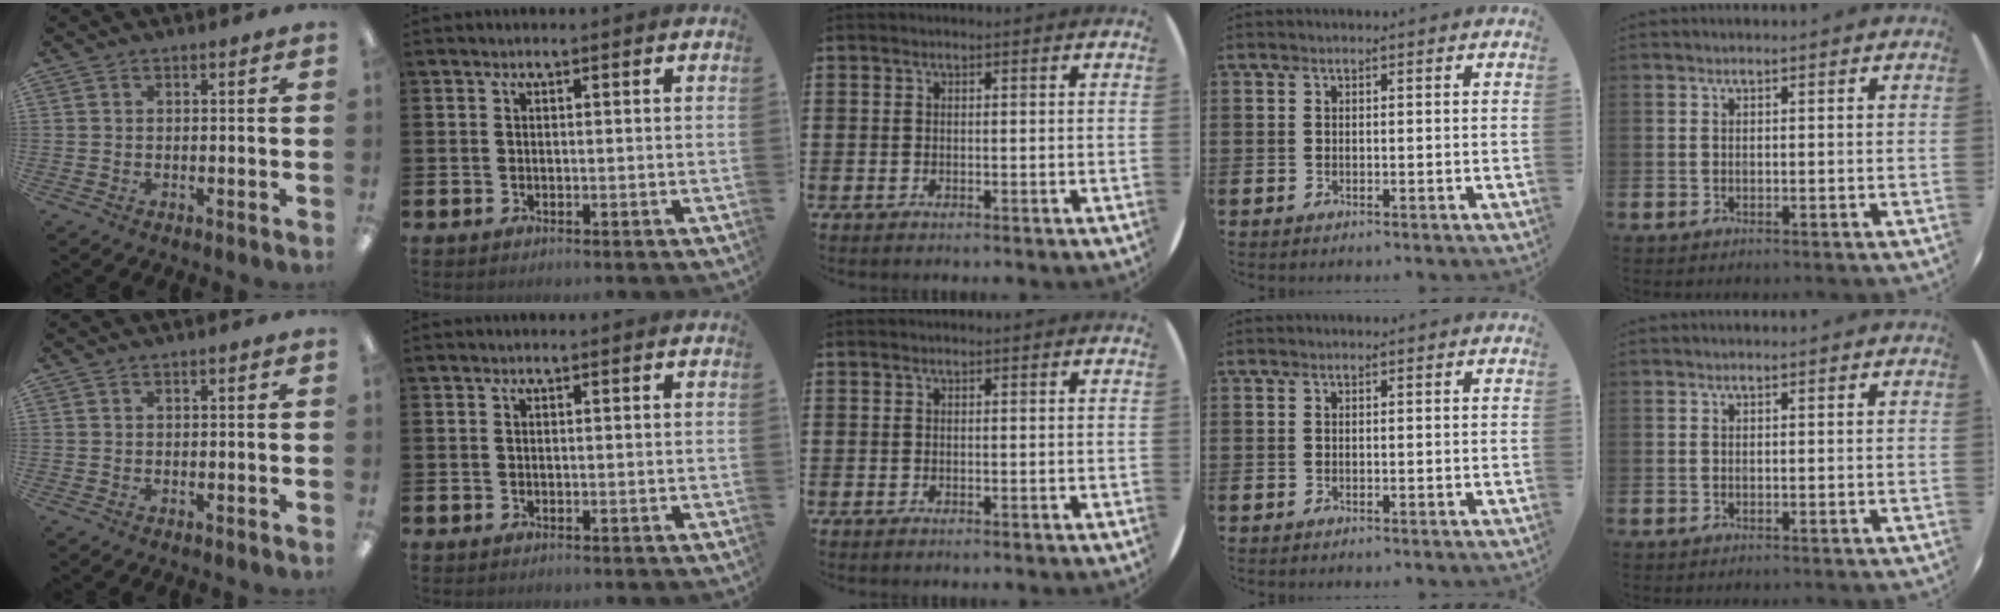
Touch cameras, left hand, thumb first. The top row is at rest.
{}